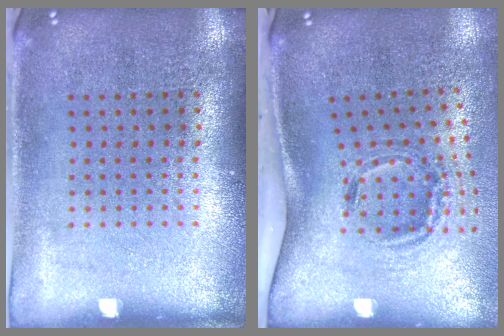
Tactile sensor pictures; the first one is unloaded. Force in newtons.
{"total": 1.7, "press": 1.2, "slide": 1.3}